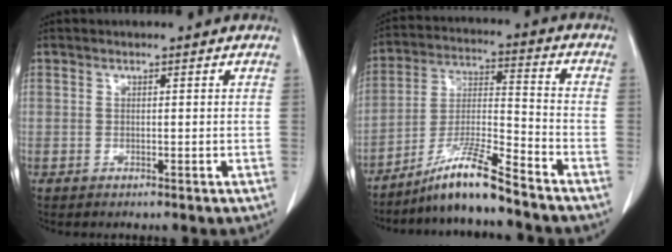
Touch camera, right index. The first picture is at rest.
{"total": 10.8, "force": [-8.5, -0.4, 6.6], "torque": [-0.132, -0.016, -0.161]}